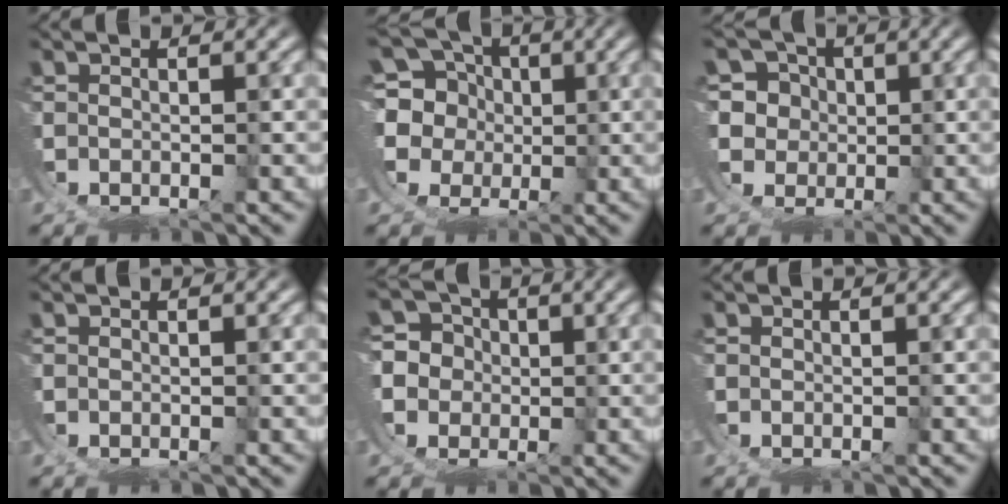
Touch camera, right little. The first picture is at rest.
{"total": 14.5, "force": [0.4, 13.4, 5.7], "torque": [-0.165, -0.052, 0.005]}
{"total": 10.5, "force": [0.1, 9.8, 4.0], "torque": [-0.124, -0.046, 0.008]}
{"total": 0.0}
{"total": 11.9, "force": [-0.8, 11.2, 4.0], "torque": [-0.132, -0.047, -0.016]}
{"total": 0.0}